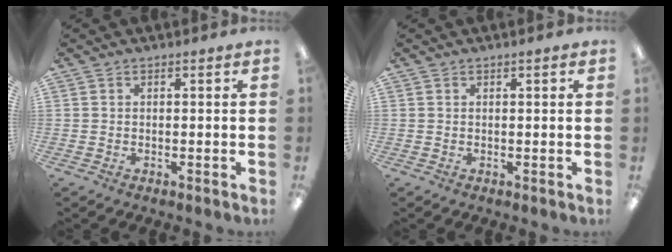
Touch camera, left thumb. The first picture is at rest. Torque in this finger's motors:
{"motor_torque": [-0.41, -0.16, -0.27, -0.21, 0.04]}